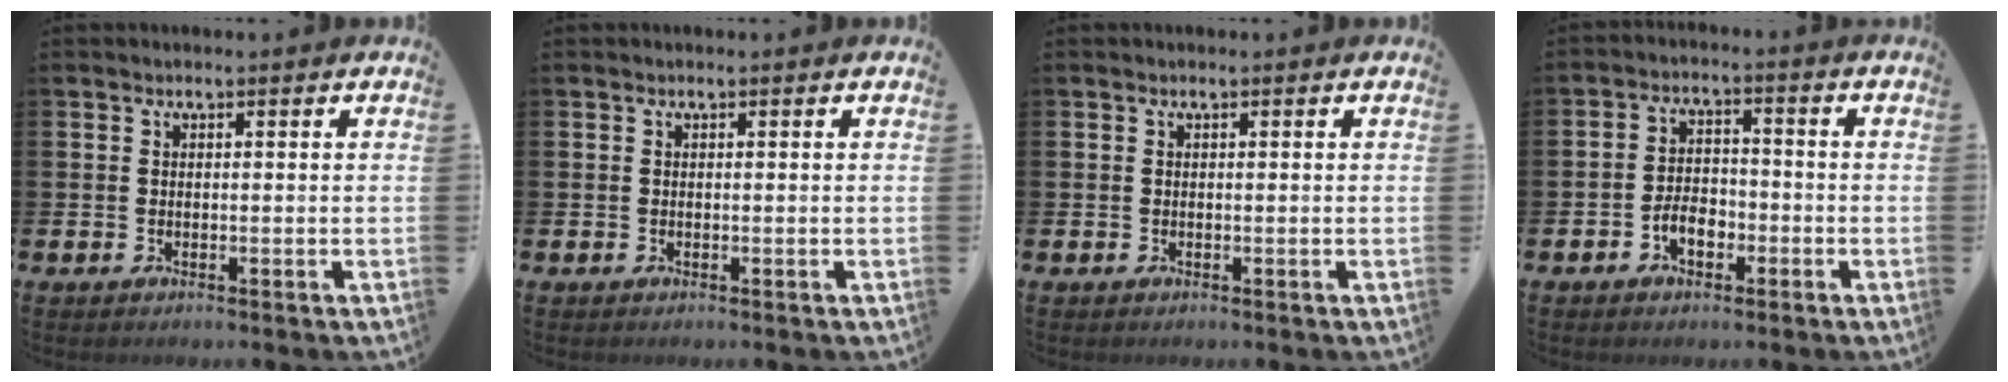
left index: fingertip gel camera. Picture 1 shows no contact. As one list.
[{"total": 0.0}, {"total": 0.0}, {"total": 3.9, "force": [-1.9, 2.2, 2.5], "torque": [-0.043, 0.006, -0.036]}]